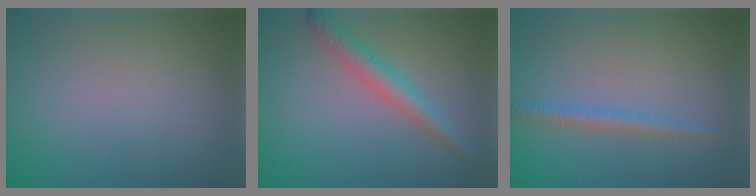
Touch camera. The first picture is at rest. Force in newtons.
{"total": 2.8, "press": 2.8, "slide": 0.1}
{"total": 1.7, "press": 1.7, "slide": 0.1}